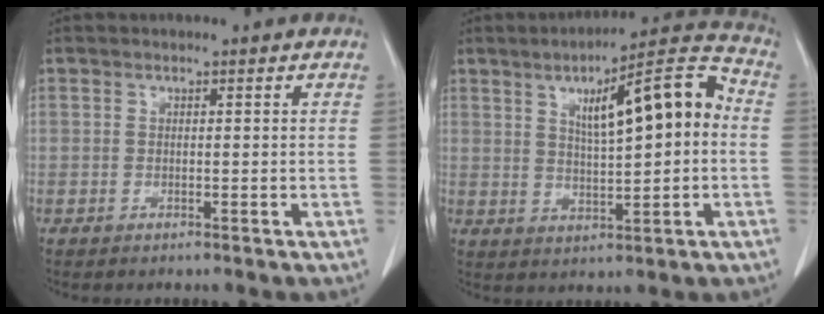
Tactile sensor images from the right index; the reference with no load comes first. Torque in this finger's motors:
{"motor_torque": [0.54, 0.28, 0.44, 0.11]}